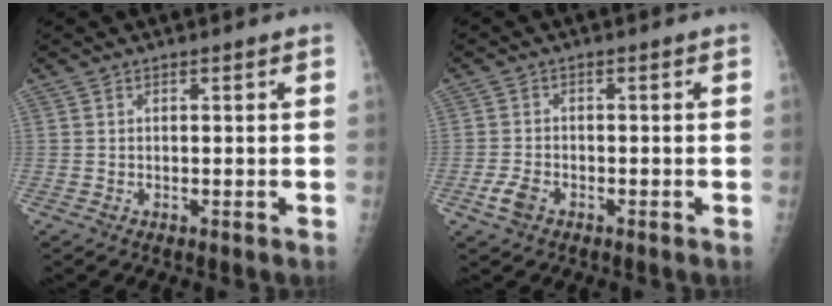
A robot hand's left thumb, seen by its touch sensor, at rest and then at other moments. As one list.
[{"total": 3.1, "force": [-1.6, 1.9, 1.9], "torque": [-0.042, 0.003, -0.030]}]